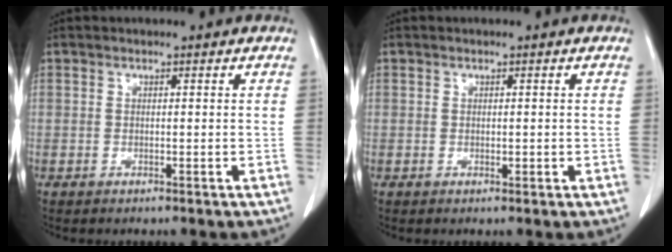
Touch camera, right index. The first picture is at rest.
{"total": 0.7, "force": [0.0, 0.5, 0.5], "torque": [-0.003, 0.001, 0.002]}